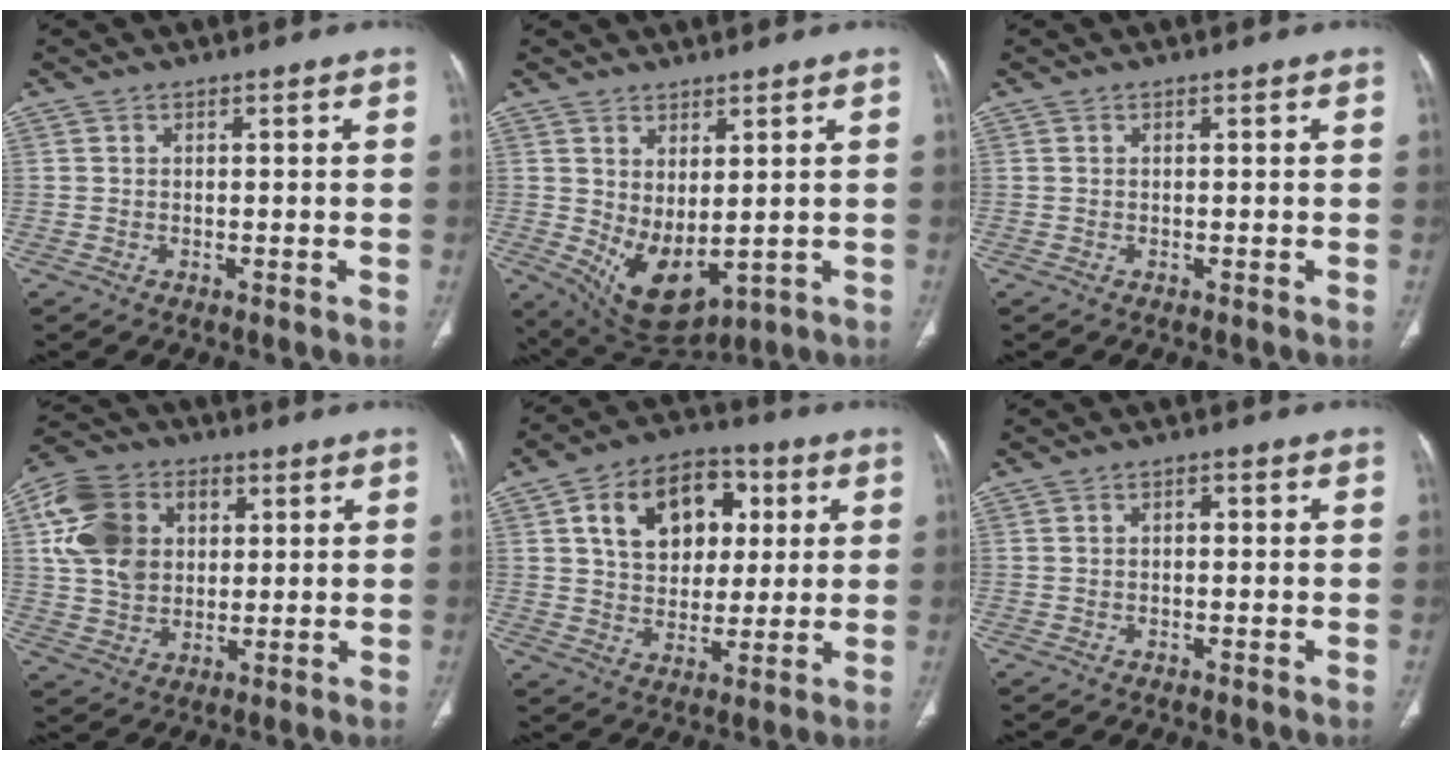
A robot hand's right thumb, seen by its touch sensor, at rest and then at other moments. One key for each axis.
{"total": 9.5, "fx": -0.1, "fy": 4.8, "fz": 8.2, "tx": -0.133, "ty": -0.019, "tz": 0.030}
{"total": 0.0}
{"total": 15.1, "fx": 4.0, "fy": 11.6, "fz": 8.9, "tx": -0.149, "ty": 0.007, "tz": 0.071}
{"total": 15.5, "fx": 4.8, "fy": 11.2, "fz": 9.6, "tx": -0.113, "ty": 0.001, "tz": 0.077}
{"total": 1.4, "fx": 0.2, "fy": 0.8, "fz": 1.1, "tx": -0.019, "ty": 0.008, "tz": 0.002}